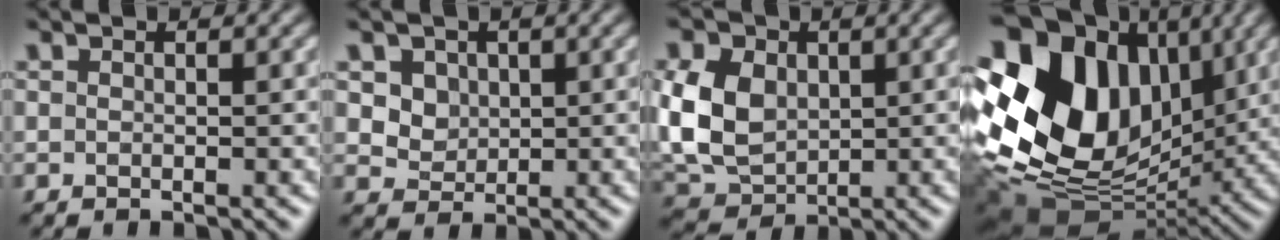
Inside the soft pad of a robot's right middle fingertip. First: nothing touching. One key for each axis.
{"total": 3.2, "fx": 1.7, "fy": 2.5, "fz": 1.1, "tx": -0.044, "ty": -0.004, "tz": 0.045}
{"total": 7.3, "fx": 1.1, "fy": 5.5, "fz": 4.6, "tx": -0.125, "ty": 0.009, "tz": 0.015}
{"total": 17.2, "fx": 3.4, "fy": 12.8, "fz": 10.9, "tx": -0.234, "ty": 0.008, "tz": 0.071}